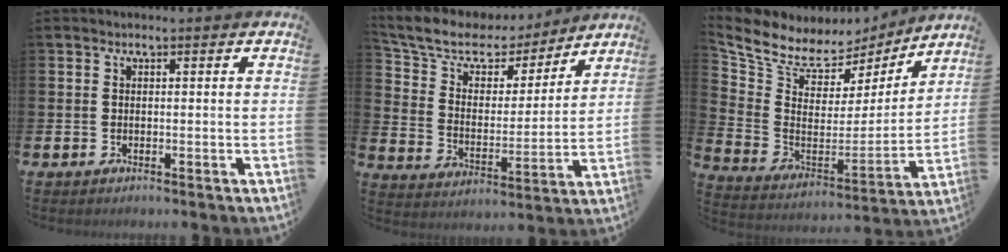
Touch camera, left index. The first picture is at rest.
{"total": 8.3, "force": [7.0, 3.9, 1.9], "torque": [-0.087, -0.042, 0.125]}
{"total": 8.3, "force": [7.4, 3.5, 1.5], "torque": [-0.083, -0.051, 0.131]}